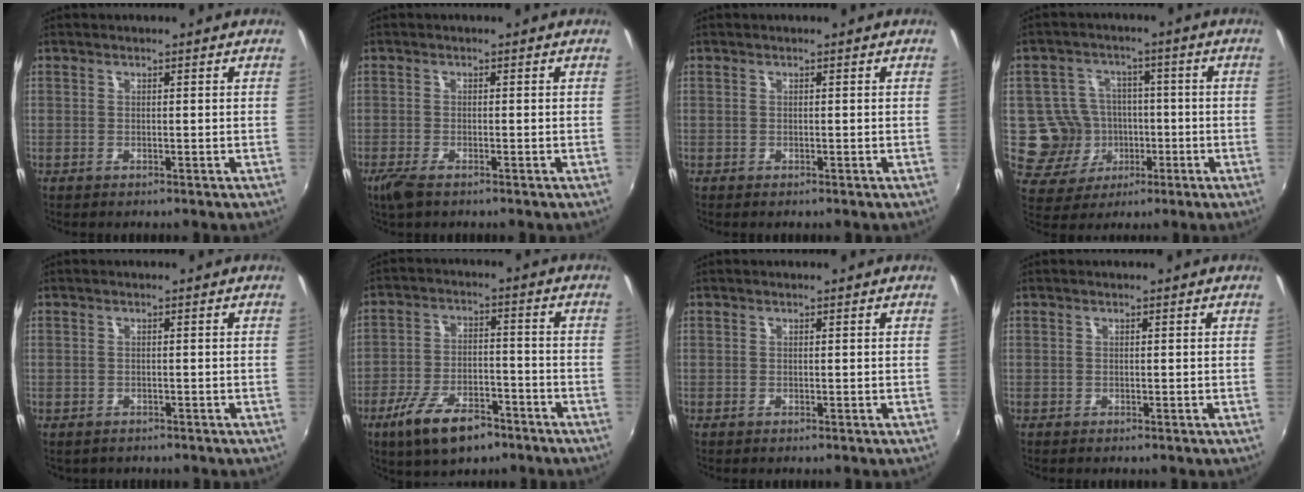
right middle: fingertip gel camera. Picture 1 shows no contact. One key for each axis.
{"total": 3.5, "fx": -2.3, "fy": 1.0, "fz": 2.3, "tx": -0.056, "ty": -0.012, "tz": -0.046}
{"total": 0.0}
{"total": 8.9, "fx": -1.8, "fy": 8.5, "fz": 2.0, "tx": -0.061, "ty": 0.007, "tz": -0.017}
{"total": 0.5, "fx": -0.5, "fy": 0.0, "fz": 0.0, "tx": -0.004, "ty": -0.006, "tz": -0.005}
{"total": 11.6, "fx": -7.7, "fy": 4.3, "fz": 7.5, "tx": -0.161, "ty": -0.016, "tz": -0.131}
{"total": 0.0}
{"total": 0.8, "fx": 0.2, "fy": -0.8, "fz": -0.3, "tx": 0.007, "ty": -0.005, "tz": 0.001}